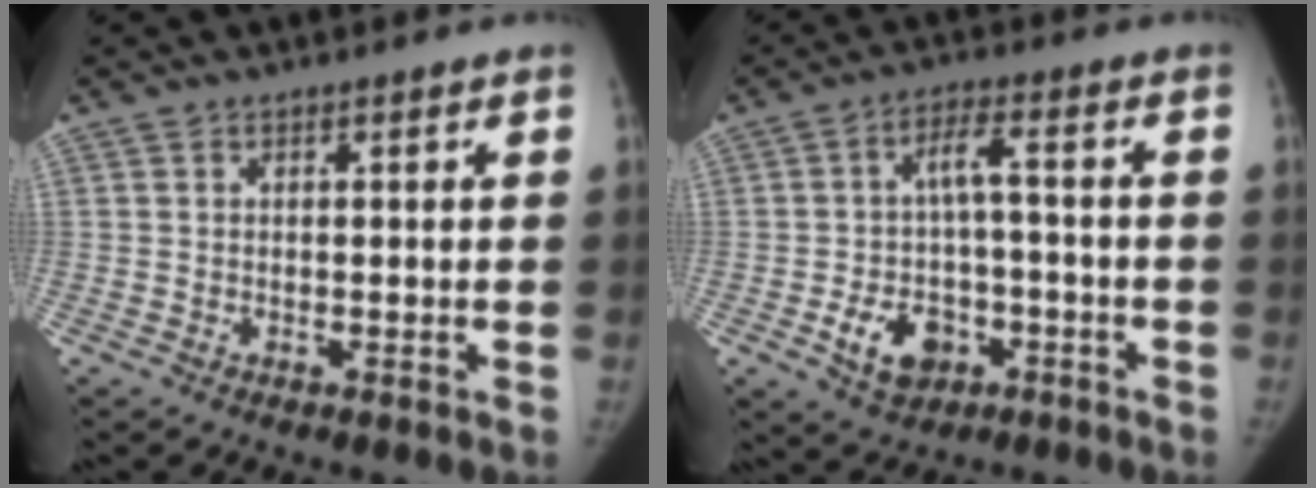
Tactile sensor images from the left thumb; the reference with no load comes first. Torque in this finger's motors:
{"motor_torque": [0.23, 0.28, 1.18, 0.39, 0.07]}